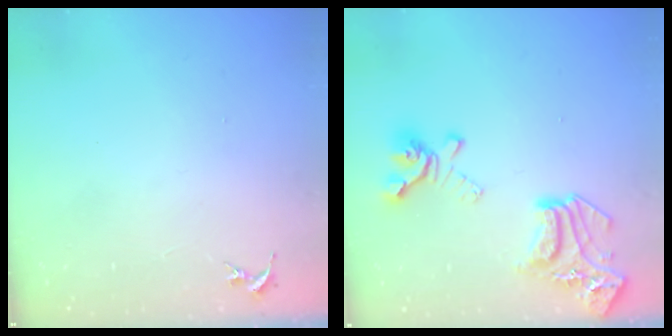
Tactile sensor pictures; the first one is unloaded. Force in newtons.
{"total": 19.9, "press": 19.9, "slide": 1.2}